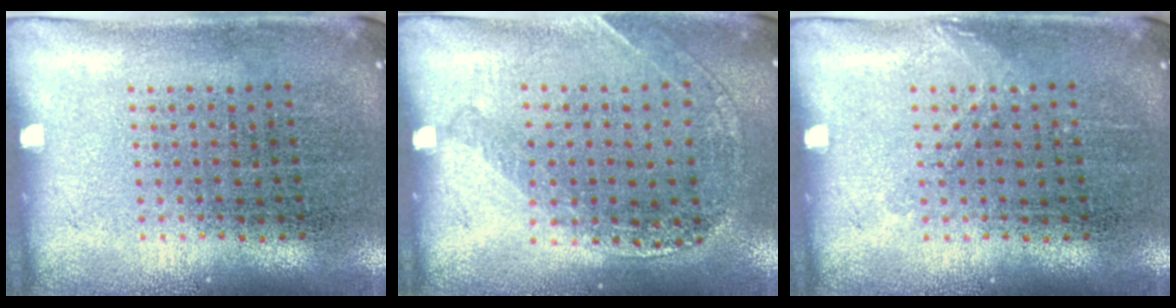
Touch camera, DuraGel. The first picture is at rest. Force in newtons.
{"total": 1.2, "press": 1.2, "slide": 0.2}
{"total": 0.8, "press": 0.8, "slide": 0.2}